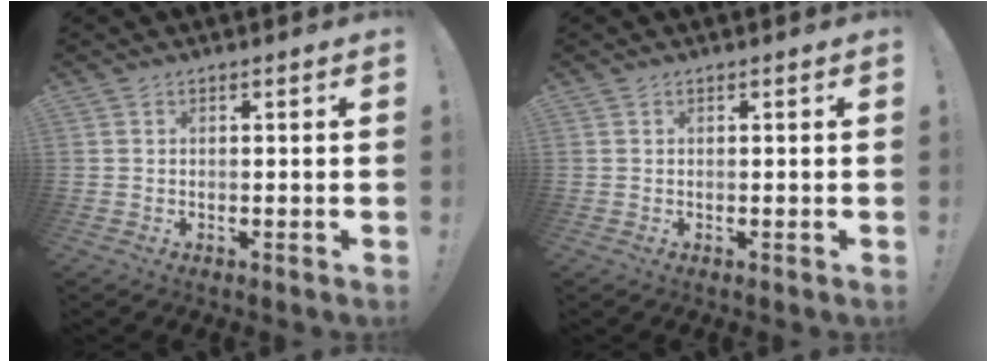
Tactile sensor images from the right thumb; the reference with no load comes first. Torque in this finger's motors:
{"motor_torque": [0.00, 0.10, -0.16, 0.09, 0.04]}